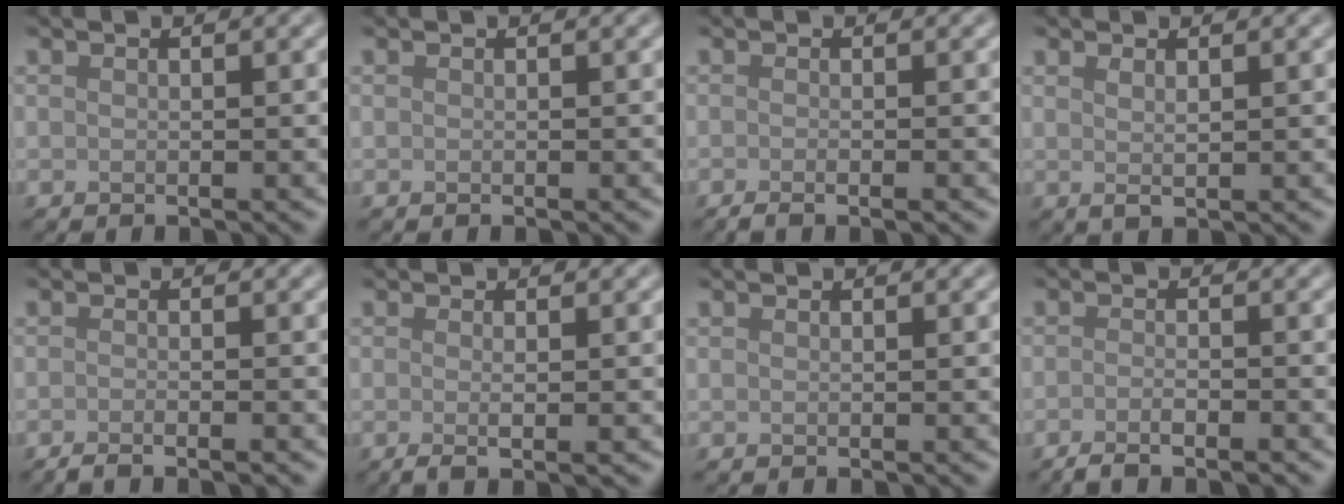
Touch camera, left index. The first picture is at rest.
{"total": 0.0}
{"total": 1.9, "force": [-0.8, 0.5, 1.6], "torque": [-0.016, -0.002, -0.018]}
{"total": 1.2, "force": [0.5, 0.3, 1.0], "torque": [-0.020, -0.003, 0.009]}
{"total": 2.0, "force": [-1.3, 0.5, 1.5], "torque": [-0.014, -0.001, -0.028]}
{"total": 2.1, "force": [-0.3, 0.5, 2.0], "torque": [-0.029, -0.004, -0.008]}
{"total": 0.0}
{"total": 2.6, "force": [-1.7, 0.6, 1.9], "torque": [-0.028, -0.001, -0.035]}